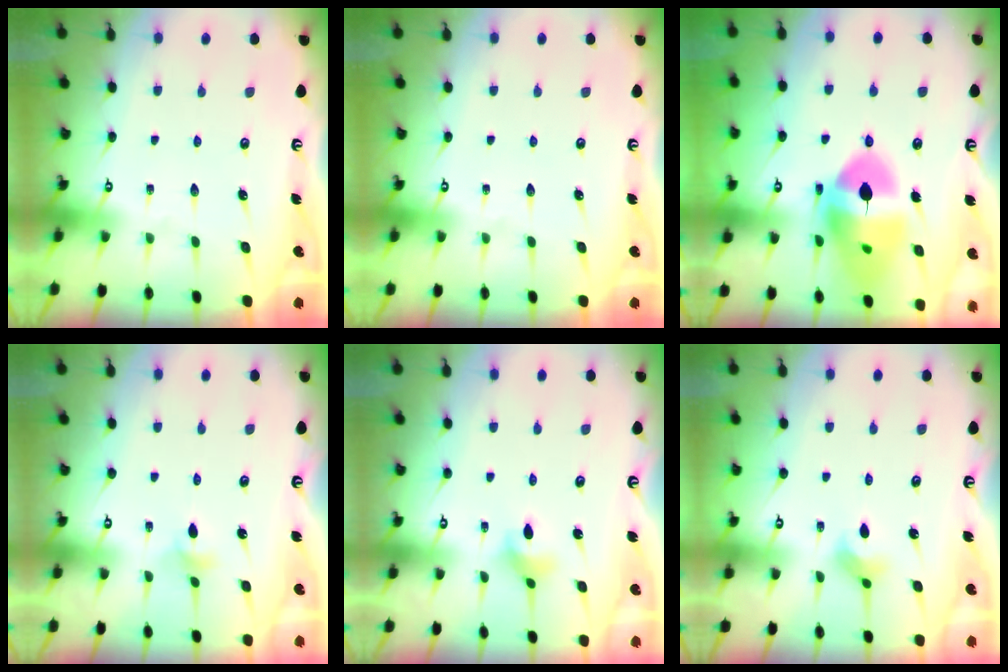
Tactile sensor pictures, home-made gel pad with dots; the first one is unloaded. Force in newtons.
{"total": 0.0}
{"total": 19.0, "press": 18.9, "slide": 2.3}
{"total": 2.8, "press": 2.7, "slide": 0.4}
{"total": 3.6, "press": 3.6, "slide": 0.3}
{"total": 2.9, "press": 2.9, "slide": 0.3}